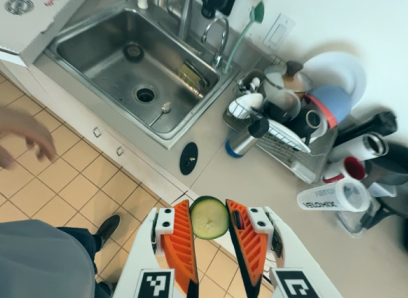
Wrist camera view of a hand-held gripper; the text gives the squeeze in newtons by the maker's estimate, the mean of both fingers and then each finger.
{"total": 7.3, "left": 6.8, "right": 7.8}